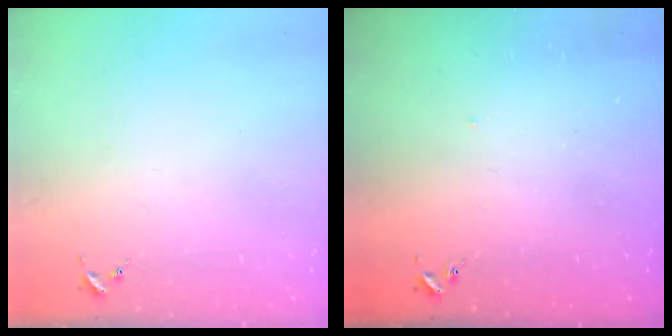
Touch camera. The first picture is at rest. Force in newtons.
{"total": 2.7, "press": 2.7, "slide": 0.1}